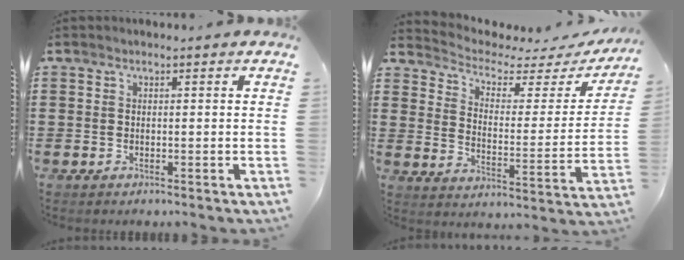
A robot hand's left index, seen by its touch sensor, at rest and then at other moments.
{"total": 3.0, "force": [2.3, 1.2, 1.4], "torque": [-0.045, -0.022, 0.029]}